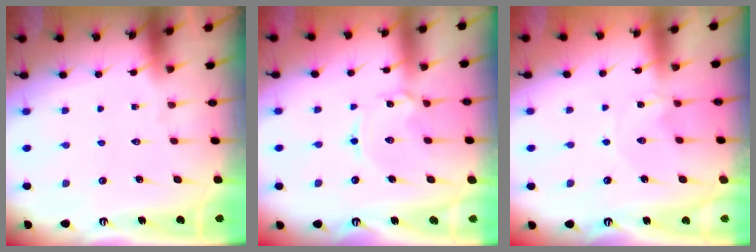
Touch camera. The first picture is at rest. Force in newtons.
{"total": 2.2, "press": 2.2, "slide": 0.3}
{"total": 0.0}